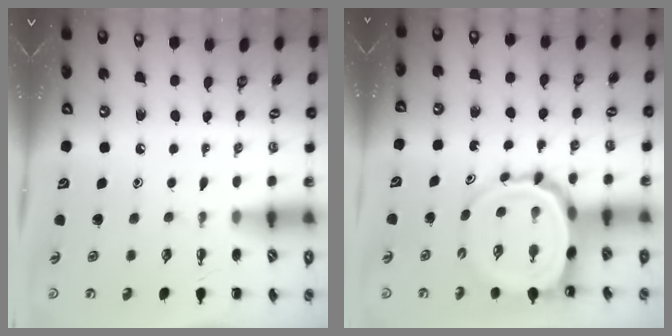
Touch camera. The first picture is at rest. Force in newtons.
{"total": 11.5, "press": 10.9, "slide": 3.6}